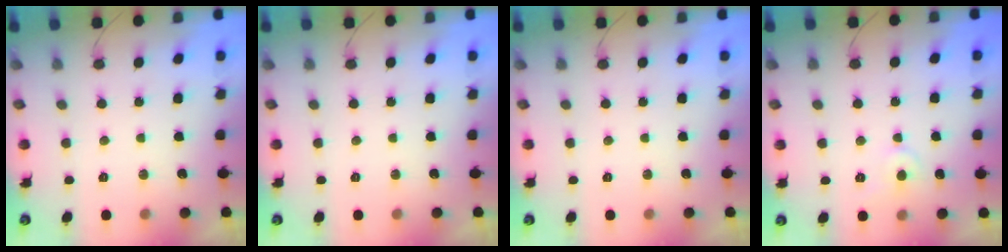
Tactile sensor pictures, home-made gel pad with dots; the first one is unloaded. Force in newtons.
{"total": 0.0}
{"total": 0.0}
{"total": 4.0, "press": 4.0, "slide": 0.5}